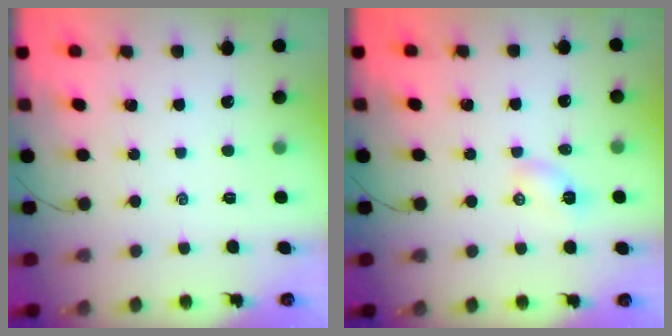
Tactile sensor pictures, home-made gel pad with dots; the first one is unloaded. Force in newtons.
{"total": 3.7, "press": 3.5, "slide": 1.2}